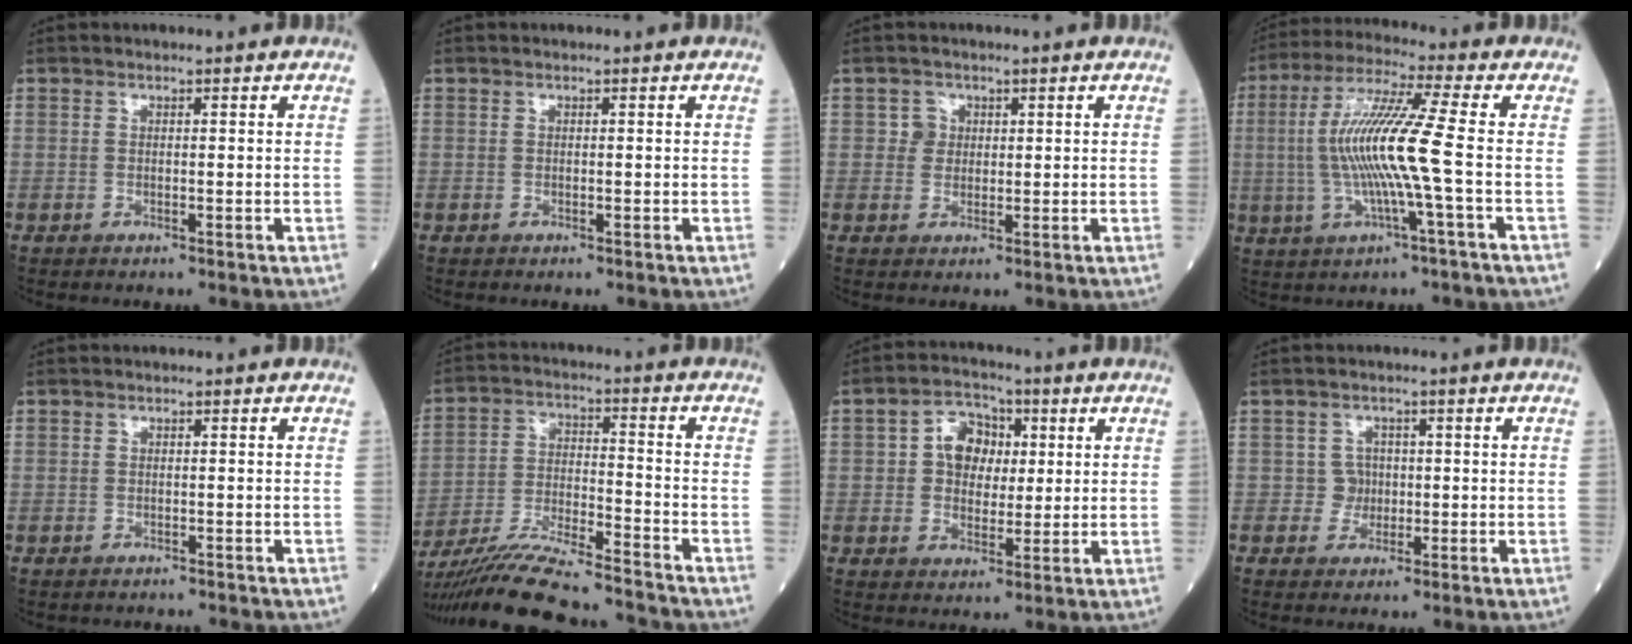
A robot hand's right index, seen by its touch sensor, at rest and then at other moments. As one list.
[{"total": 0.0}, {"total": 1.9, "force": [0.6, 1.8, 0.1], "torque": [0.005, 0.001, 0.007]}, {"total": 11.7, "force": [-0.9, -0.9, 11.6], "torque": [-0.238, 0.006, -0.020]}, {"total": 1.5, "force": [-1.3, 0.6, -0.3], "torque": [-0.002, 0.000, -0.021]}, {"total": 17.8, "force": [-16.2, 0.3, 7.3], "torque": [-0.158, -0.020, -0.275]}, {"total": 6.6, "force": [1.4, 4.9, 4.2], "torque": [-0.073, 0.022, 0.025]}, {"total": 2.0, "force": [-0.1, 1.9, -0.1], "torque": [0.009, 0.008, -0.003]}]